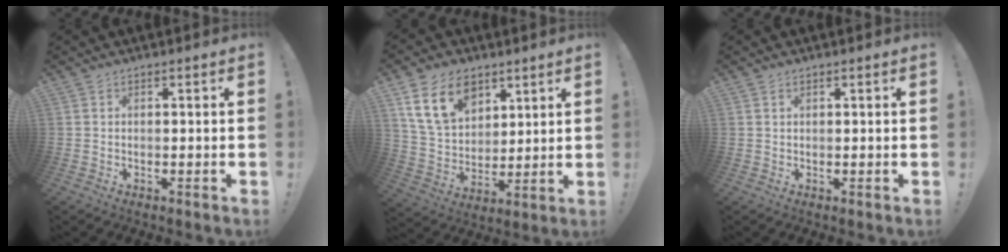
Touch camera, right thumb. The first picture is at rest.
{"total": 15.6, "force": [8.3, 10.5, 7.9], "torque": [-0.140, -0.035, 0.160]}
{"total": 0.6, "force": [0.5, 0.2, 0.1], "torque": [0.006, -0.002, 0.009]}